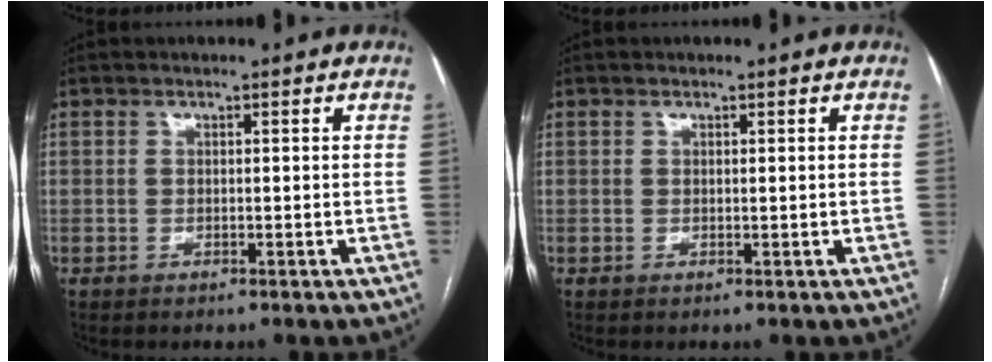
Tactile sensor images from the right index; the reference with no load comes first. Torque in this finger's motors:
{"motor_torque": [0.02, -0.13, 0.05, 0.02]}